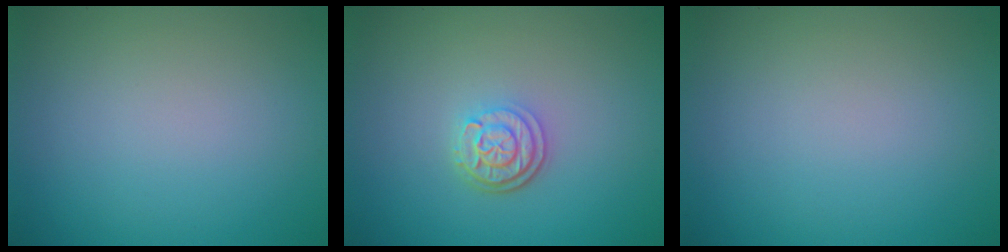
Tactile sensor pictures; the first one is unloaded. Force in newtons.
{"total": 2.9, "press": 2.4, "slide": 1.7}
{"total": 0.0}